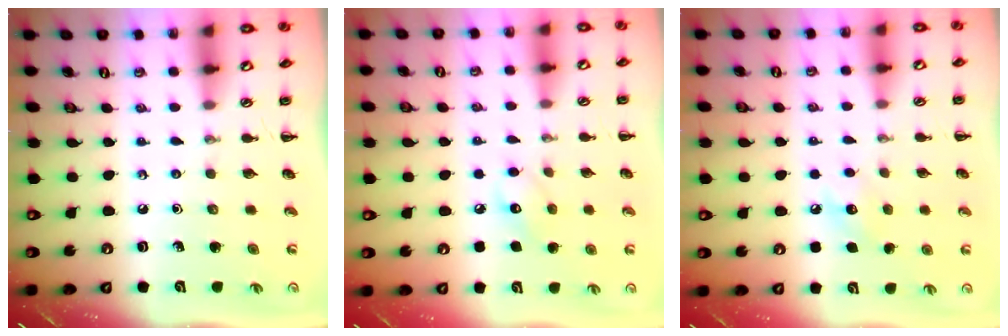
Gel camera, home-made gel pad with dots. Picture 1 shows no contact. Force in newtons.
{"total": 8.4, "press": 8.3, "slide": 1.3}
{"total": 7.5, "press": 7.3, "slide": 1.8}